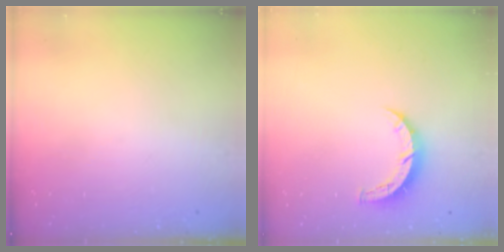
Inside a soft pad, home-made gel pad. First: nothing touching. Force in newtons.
{"total": 5.5, "press": 5.5, "slide": 0.5}